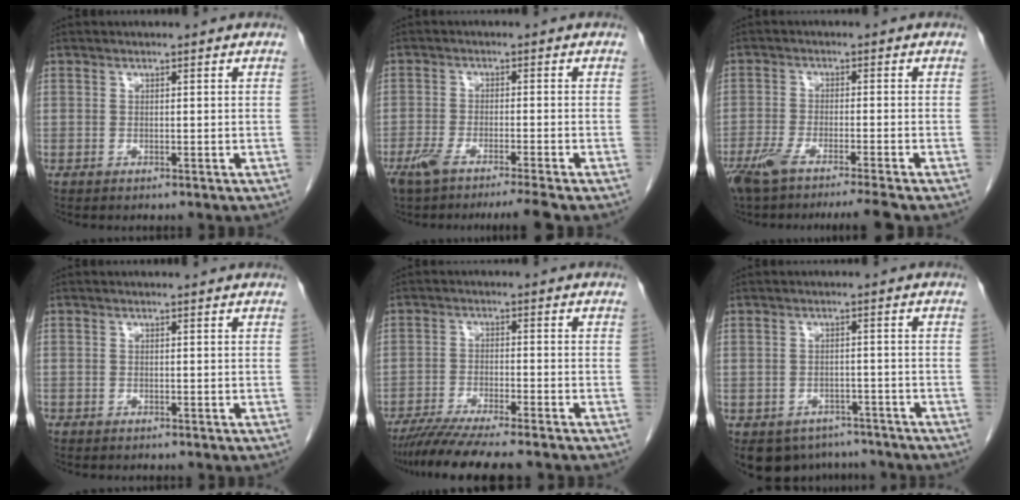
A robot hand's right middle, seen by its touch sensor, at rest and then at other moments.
{"total": 7.8, "force": [-6.2, -0.4, 4.8], "torque": [-0.075, -0.015, -0.102]}
{"total": 10.0, "force": [-8.1, -0.6, 5.8], "torque": [-0.088, -0.021, -0.132]}
{"total": 0.0}
{"total": 9.7, "force": [-8.2, 0.0, 5.2], "torque": [-0.076, -0.025, -0.133]}
{"total": 8.4, "force": [-6.8, 4.9, 1.2], "torque": [-0.015, 0.007, -0.085]}